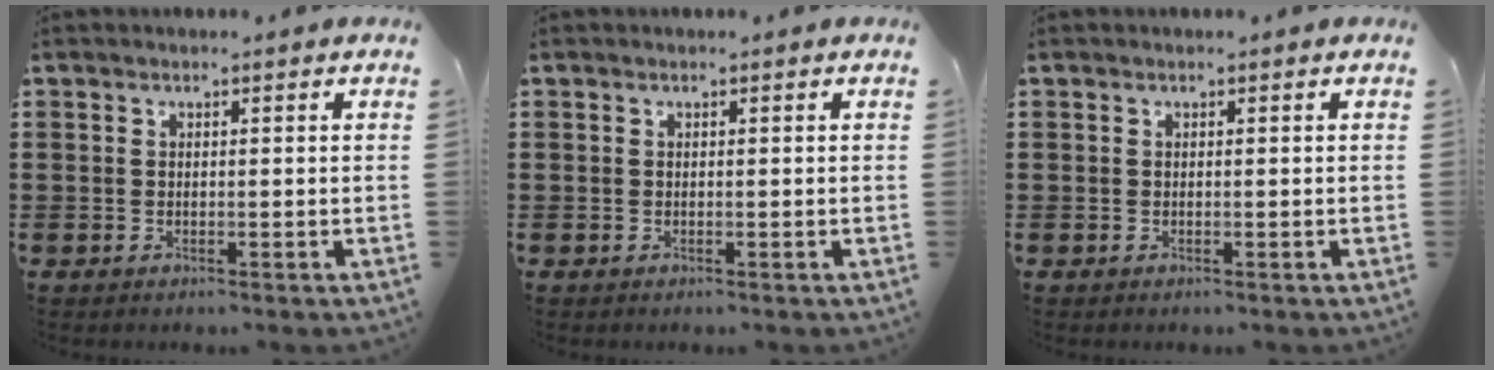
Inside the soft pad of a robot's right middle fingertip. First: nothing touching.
{"total": 0.0}
{"total": 0.0}